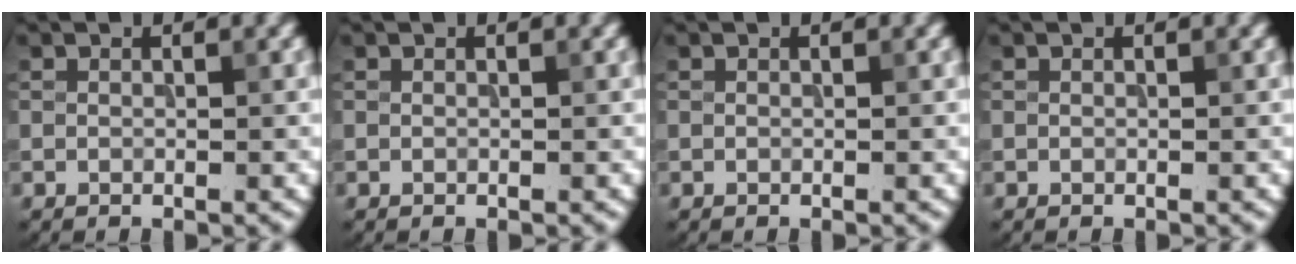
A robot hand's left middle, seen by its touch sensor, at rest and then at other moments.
{"total": 0.0}
{"total": 0.0}
{"total": 0.0}